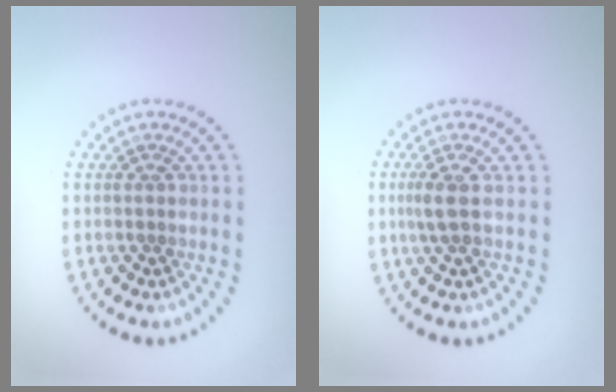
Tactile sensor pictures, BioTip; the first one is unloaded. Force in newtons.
{"total": 1.6, "press": 1.4, "slide": 0.7}